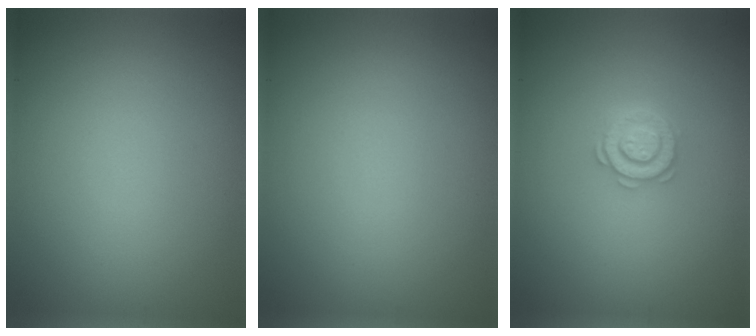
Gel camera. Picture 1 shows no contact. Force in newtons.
{"total": 0.0}
{"total": 2.6, "press": 2.5, "slide": 0.5}